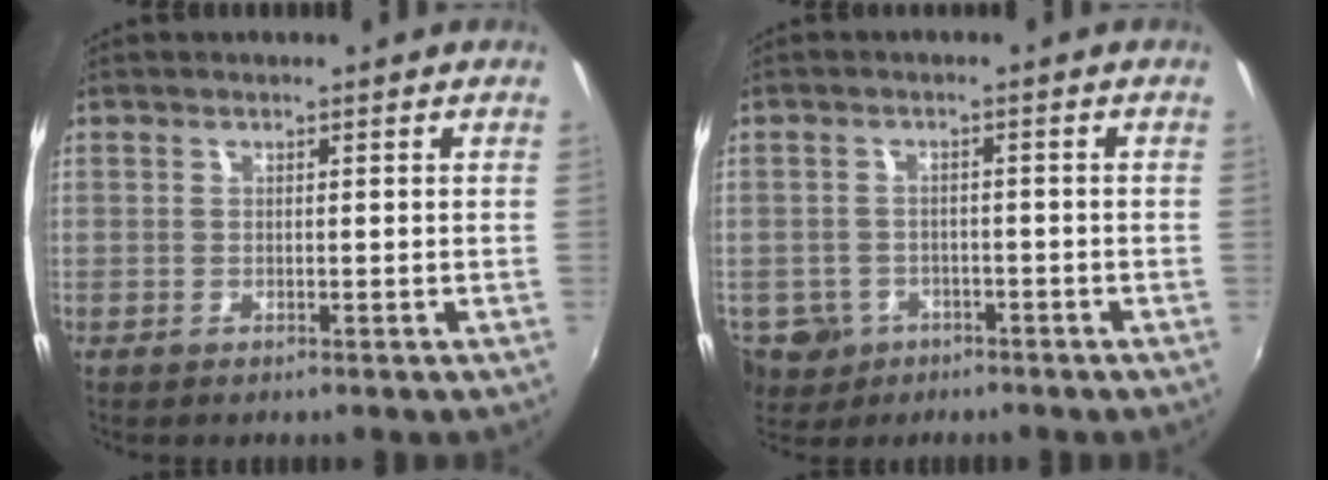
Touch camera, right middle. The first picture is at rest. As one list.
[{"total": 7.7, "force": [-3.8, 6.2, 2.5], "torque": [-0.077, -0.007, -0.056]}]